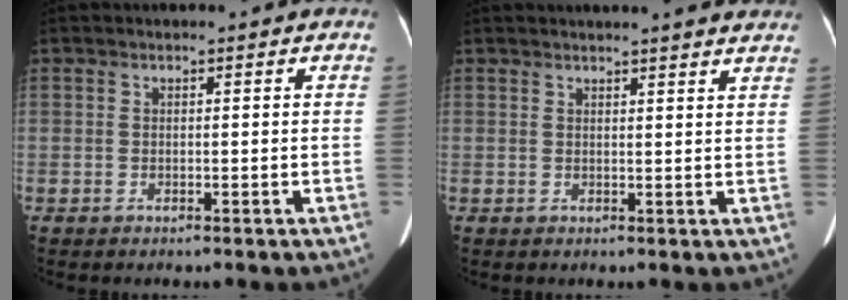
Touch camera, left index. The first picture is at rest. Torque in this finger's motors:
{"motor_torque": [0.19, -0.15, 0.01, 0.06]}